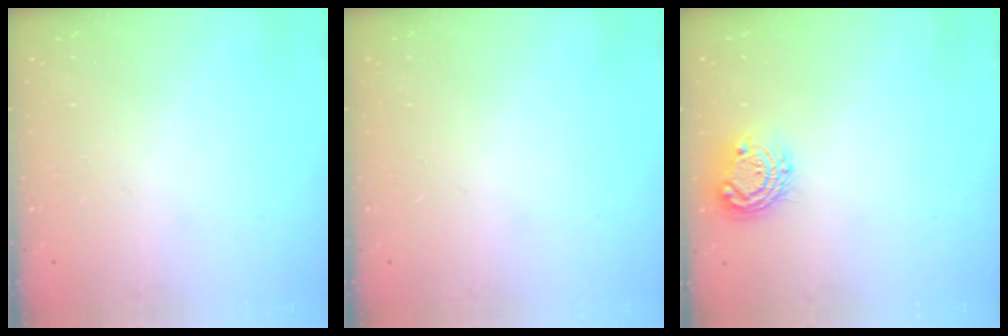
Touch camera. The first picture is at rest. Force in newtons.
{"total": 0.0}
{"total": 9.2, "press": 9.2, "slide": 0.4}